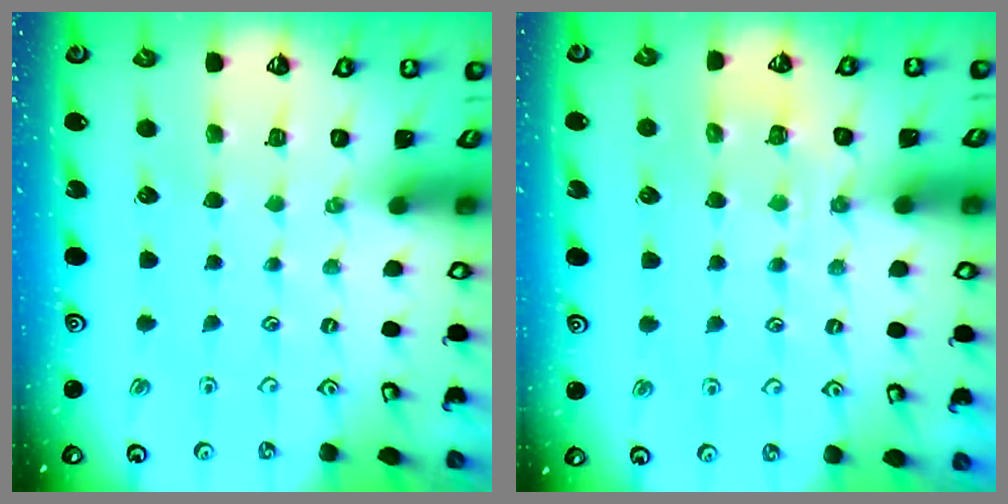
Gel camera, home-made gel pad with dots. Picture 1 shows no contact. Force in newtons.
{"total": 6.1, "press": 6.0, "slide": 0.9}